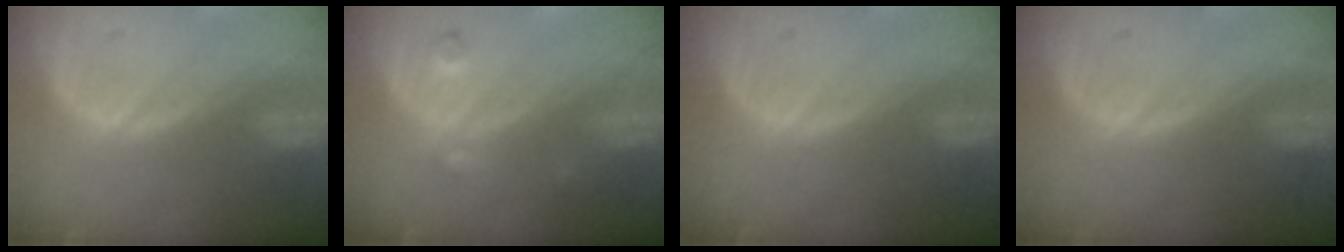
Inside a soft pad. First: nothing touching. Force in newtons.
{"total": 2.6, "press": 2.6, "slide": 0.3}
{"total": 0.0}
{"total": 0.0}